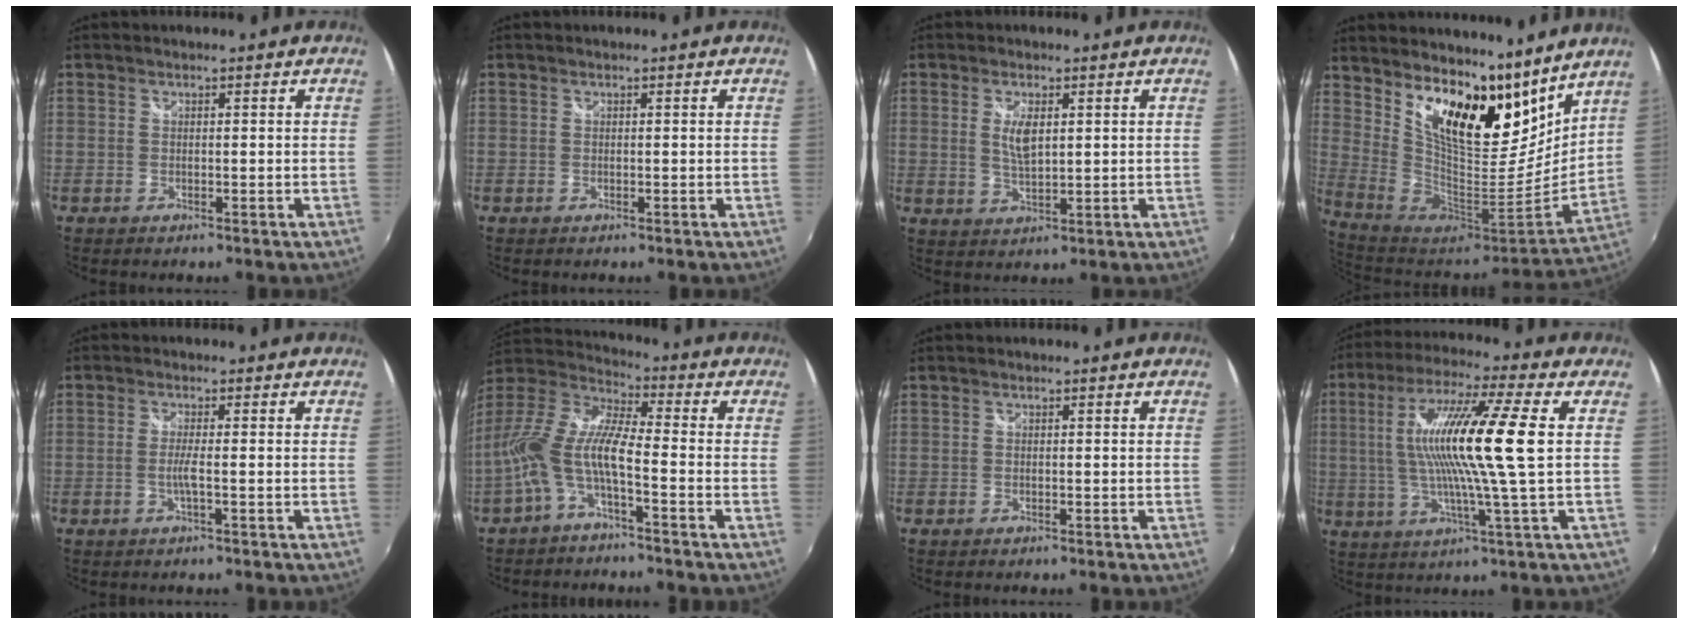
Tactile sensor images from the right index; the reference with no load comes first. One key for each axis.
{"total": 0.0}
{"total": 4.5, "fx": 1.1, "fy": 1.9, "fz": 4.0, "tx": -0.073, "ty": -0.004, "tz": 0.022}
{"total": 19.6, "fx": 13.2, "fy": 7.9, "fz": 12.2, "tx": -0.207, "ty": -0.007, "tz": 0.241}
{"total": 2.3, "fx": -0.7, "fy": -0.4, "fz": 2.2, "tx": -0.040, "ty": -0.002, "tz": -0.015}
{"total": 11.5, "fx": -4.1, "fy": 2.6, "fz": 10.5, "tx": -0.217, "ty": 0.002, "tz": -0.083}
{"total": 0.0}
{"total": 16.0, "fx": 1.4, "fy": -0.4, "fz": 16.0, "tx": -0.290, "ty": 0.003, "tz": 0.020}